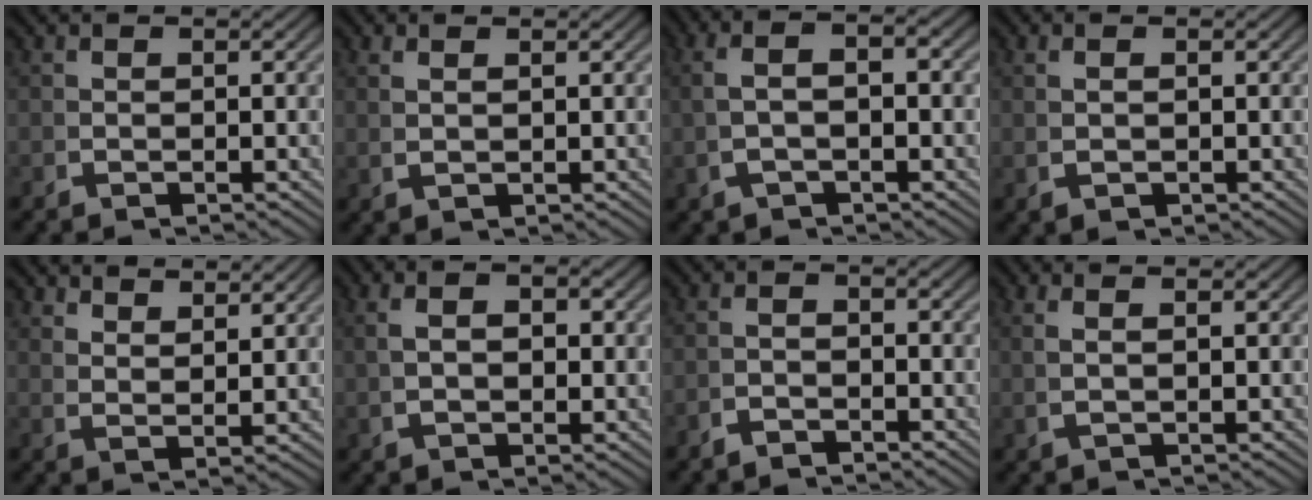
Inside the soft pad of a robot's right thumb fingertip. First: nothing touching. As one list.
[{"total": 1.3, "force": [1.0, -0.3, 0.8], "torque": [-0.016, 0.007, 0.026]}, {"total": 3.5, "force": [0.3, 1.3, 3.2], "torque": [-0.060, 0.014, 0.005]}, {"total": 1.0, "force": [0.2, 0.1, 1.0], "torque": [-0.018, 0.006, 0.011]}, {"total": 3.1, "force": [2.9, -0.1, 1.1], "torque": [-0.012, 0.004, 0.058]}, {"total": 3.2, "force": [0.6, 1.6, 2.7], "torque": [-0.045, 0.008, 0.014]}, {"total": 1.5, "force": [-1.4, 0.2, 0.5], "torque": [-0.002, 0.001, -0.029]}, {"total": 1.6, "force": [0.8, -0.2, 1.4], "torque": [-0.029, 0.008, 0.022]}]